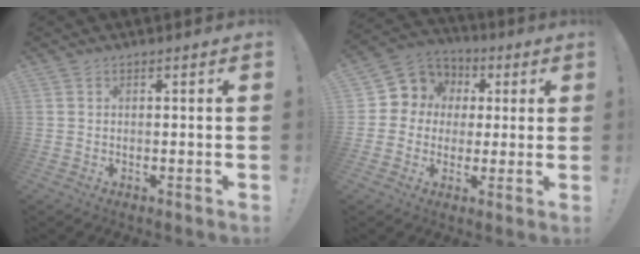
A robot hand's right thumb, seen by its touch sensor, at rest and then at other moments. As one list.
[{"total": 8.8, "force": [1.1, 8.5, 2.2], "torque": [-0.027, -0.005, 0.029]}]